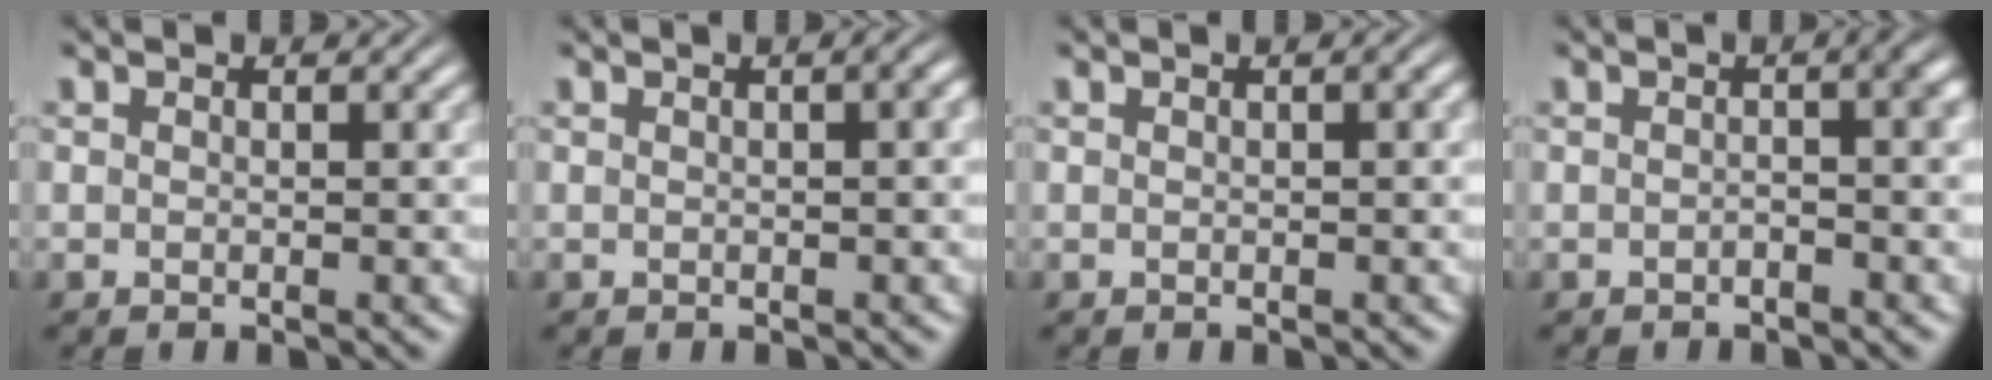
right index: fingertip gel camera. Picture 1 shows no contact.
{"total": 1.5, "force": [0.4, 0.2, 1.4], "torque": [-0.011, 0.013, 0.003]}
{"total": 0.7, "force": [0.2, 0.0, 0.7], "torque": [-0.007, 0.008, 0.002]}
{"total": 2.5, "force": [-0.2, 0.5, 2.4], "torque": [-0.016, 0.015, -0.014]}